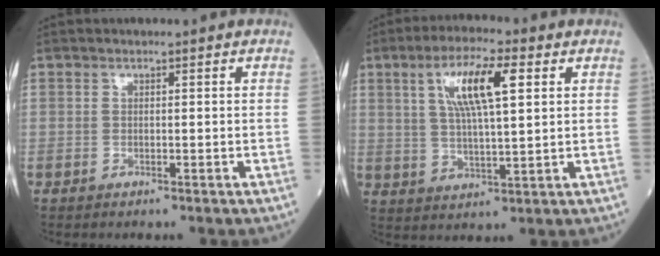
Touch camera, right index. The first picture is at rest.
{"total": 10.1, "force": [3.6, 1.9, 9.3], "torque": [-0.175, 0.013, 0.067]}